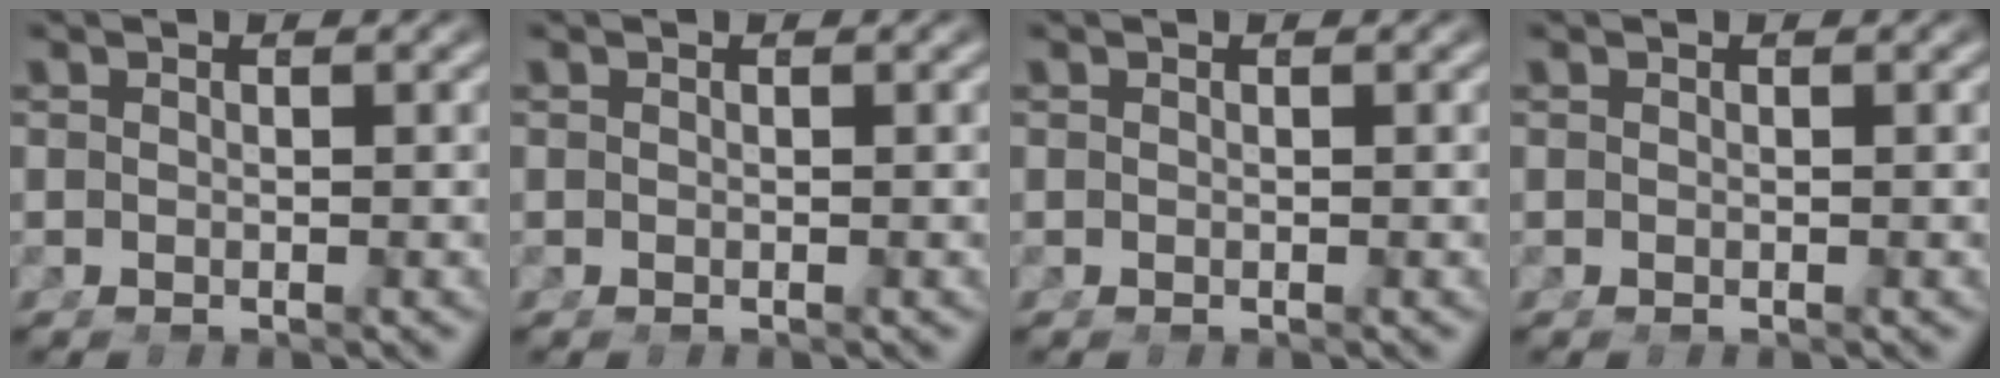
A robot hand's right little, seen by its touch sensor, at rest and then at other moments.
{"total": 0.0}
{"total": 0.0}
{"total": 0.0}